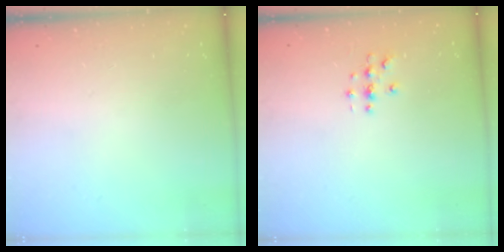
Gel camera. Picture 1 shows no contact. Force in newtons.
{"total": 3.0, "press": 3.0, "slide": 0.3}